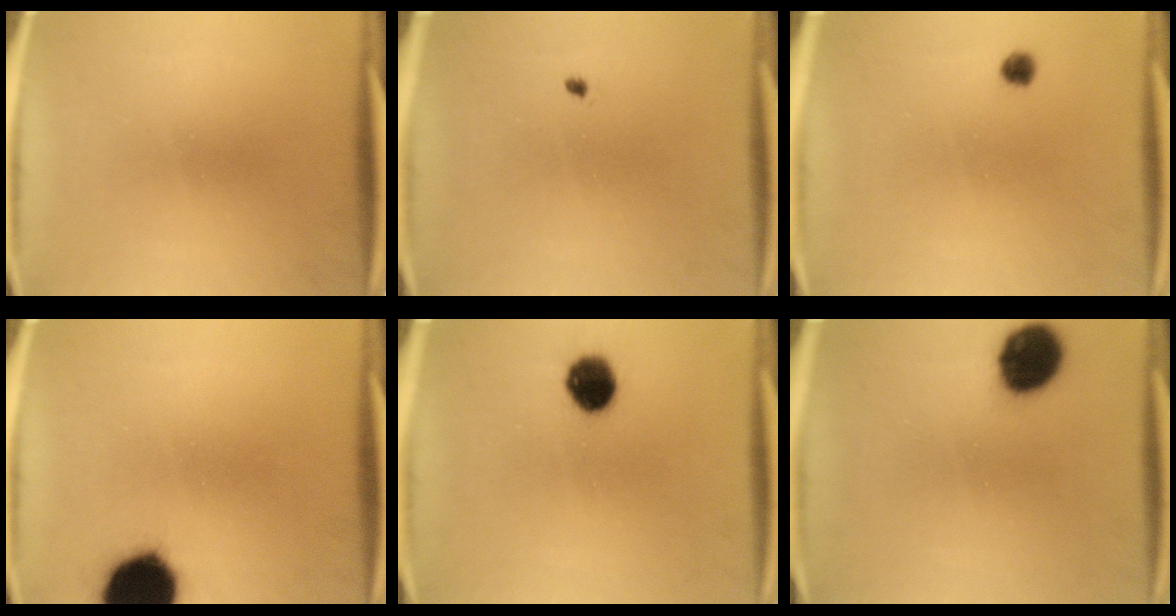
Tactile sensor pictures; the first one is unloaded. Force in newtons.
{"total": 0.6}
{"total": 1.8}
{"total": 17.8}
{"total": 8.2}
{"total": 12.5}